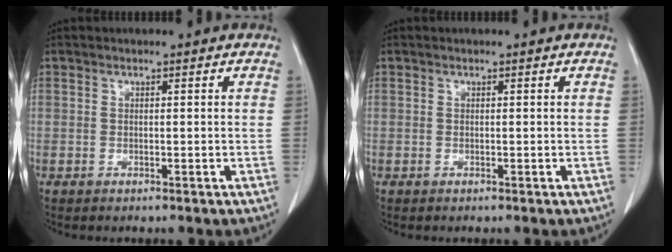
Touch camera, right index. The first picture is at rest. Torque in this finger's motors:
{"motor_torque": [0.00, 0.00, 0.01, 0.00]}